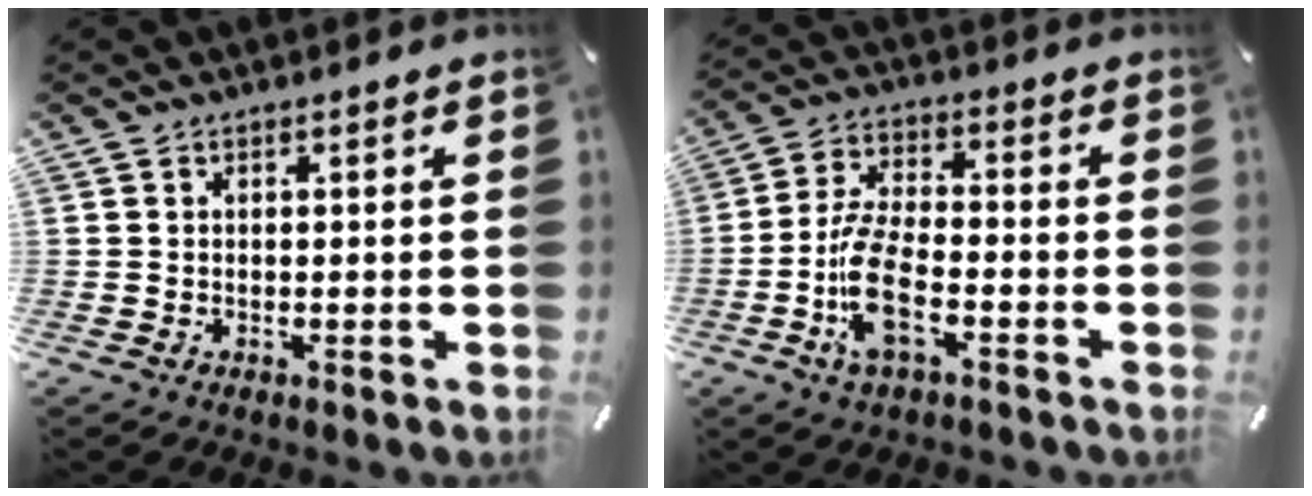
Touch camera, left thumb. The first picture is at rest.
{"total": 11.0, "force": [-4.2, 4.8, 9.0], "torque": [-0.201, 0.001, -0.078]}